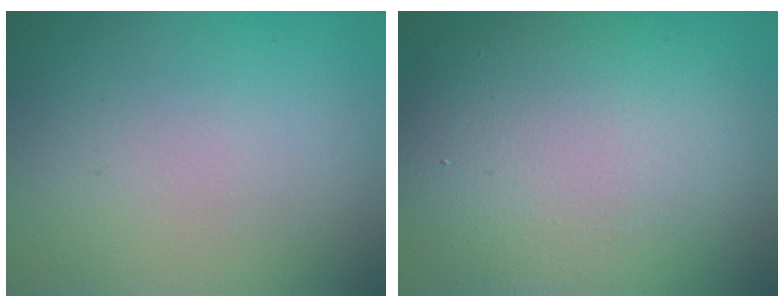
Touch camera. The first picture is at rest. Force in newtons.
{"total": 10.8, "press": 10.8, "slide": 1.0}